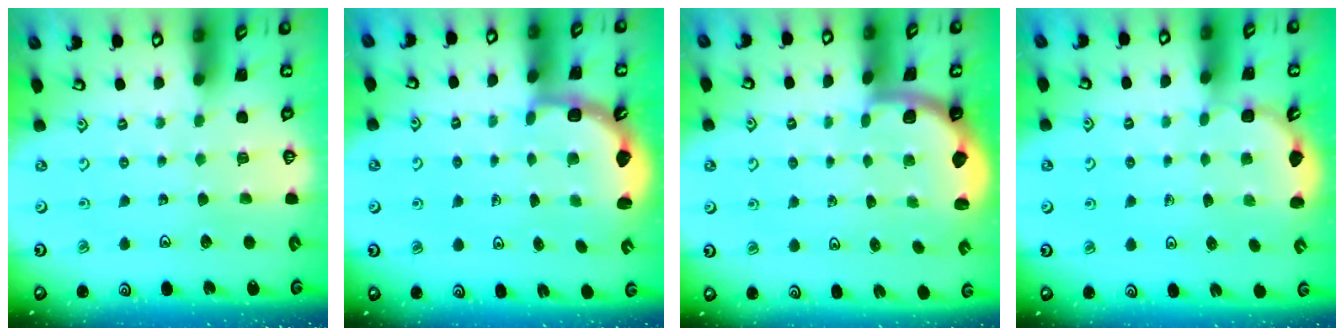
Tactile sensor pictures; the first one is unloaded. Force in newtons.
{"total": 3.4, "press": 2.4, "slide": 2.4}
{"total": 1.7, "press": 1.7, "slide": 0.3}
{"total": 2.5, "press": 2.1, "slide": 1.5}